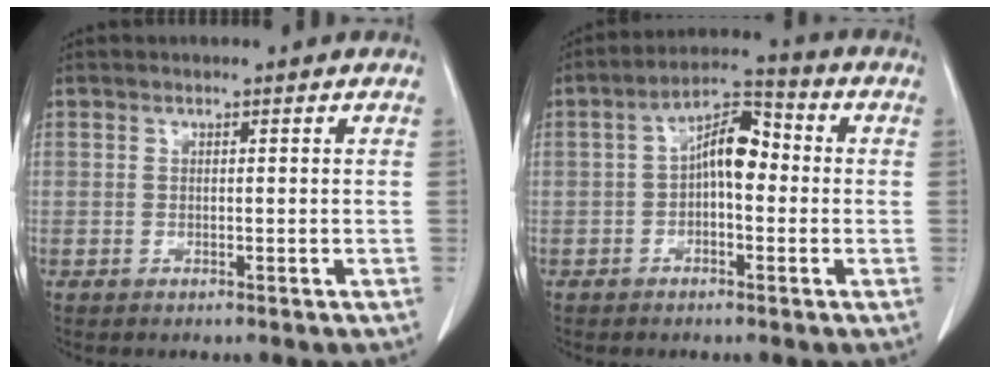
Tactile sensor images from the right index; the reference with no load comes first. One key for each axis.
{"total": 7.3, "fx": -0.2, "fy": 3.2, "fz": 6.6, "tx": -0.118, "ty": 0.035, "tz": -0.009}